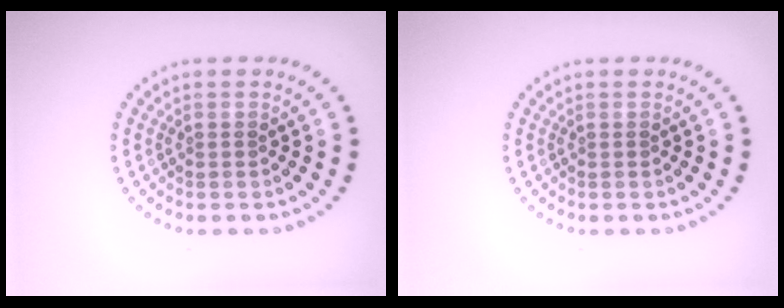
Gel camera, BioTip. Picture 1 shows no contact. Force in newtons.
{"total": 0.0}